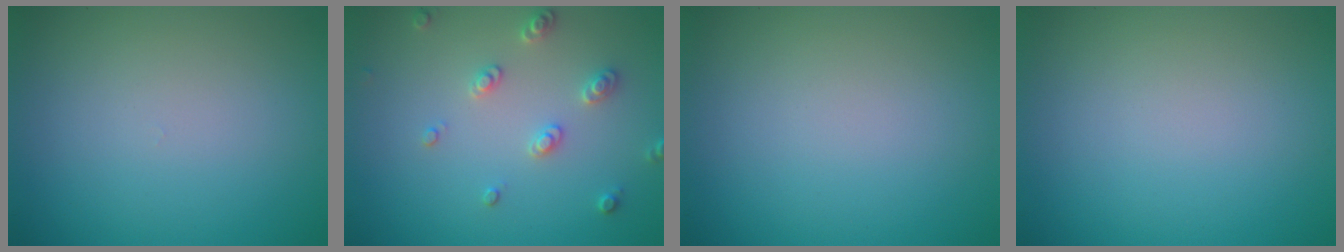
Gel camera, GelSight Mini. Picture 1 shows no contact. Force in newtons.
{"total": 2.5, "press": 2.4, "slide": 0.7}
{"total": 0.0}
{"total": 0.0}